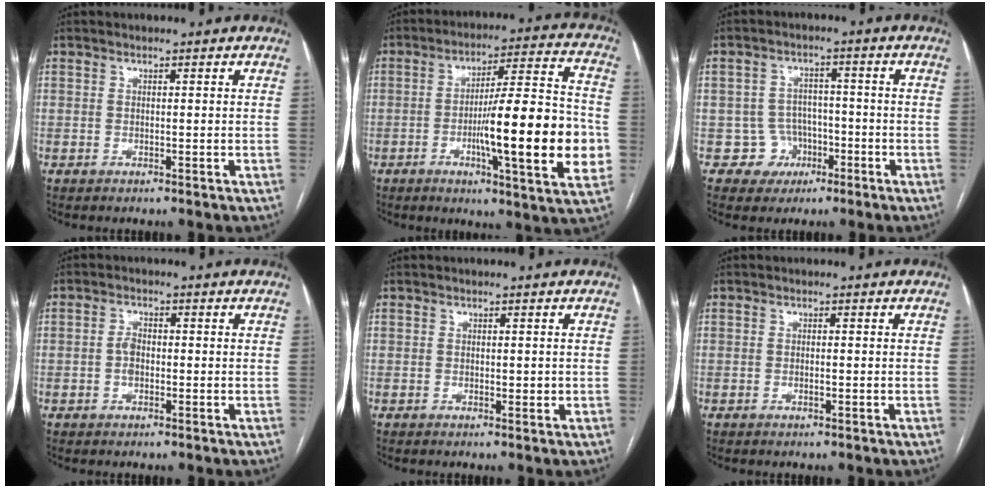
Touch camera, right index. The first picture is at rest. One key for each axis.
{"total": 19.1, "fx": -3.8, "fy": 1.6, "fz": 18.6, "tx": -0.264, "ty": 0.003, "tz": -0.054}
{"total": 5.2, "fx": -2.0, "fy": 4.8, "fz": -0.2, "tx": 0.016, "ty": 0.018, "tz": -0.028}
{"total": 2.1, "fx": -0.4, "fy": 1.4, "fz": 1.6, "tx": -0.031, "ty": 0.005, "tz": -0.010}
{"total": 0.9, "fx": 0.0, "fy": 0.5, "fz": 0.7, "tx": -0.011, "ty": -0.002, "tz": 0.000}
{"total": 0.6, "fx": -0.3, "fy": 0.1, "fz": 0.6, "tx": -0.014, "ty": -0.001, "tz": -0.004}